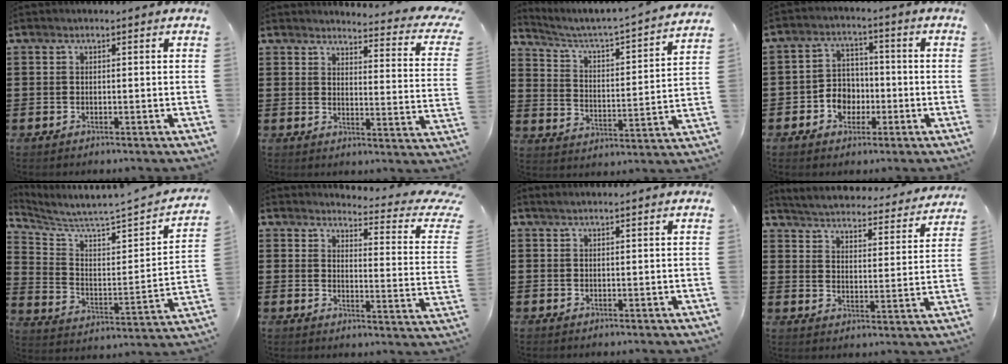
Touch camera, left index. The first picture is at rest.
{"total": 3.9, "force": [3.6, 0.1, 1.5], "torque": [-0.032, -0.031, 0.056]}
{"total": 2.7, "force": [2.5, 0.0, 1.1], "torque": [-0.041, -0.035, 0.027]}
{"total": 5.0, "force": [-1.8, 4.2, 1.9], "torque": [-0.038, 0.010, -0.038]}
{"total": 3.8, "force": [3.3, -0.1, 1.9], "torque": [-0.057, -0.044, 0.045]}
{"total": 3.7, "force": [3.2, 0.0, 1.8], "torque": [-0.030, -0.038, 0.043]}
{"total": 1.1, "force": [1.0, 0.1, 0.4], "torque": [-0.009, 0.001, 0.020]}
{"total": 3.9, "force": [3.9, -0.3, 0.3], "torque": [-0.030, -0.035, 0.059]}